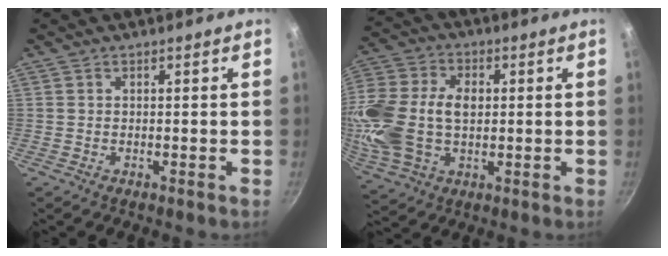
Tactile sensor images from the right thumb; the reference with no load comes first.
{"total": 19.6, "force": [0.5, 13.1, 14.5], "torque": [-0.296, 0.022, 0.008]}